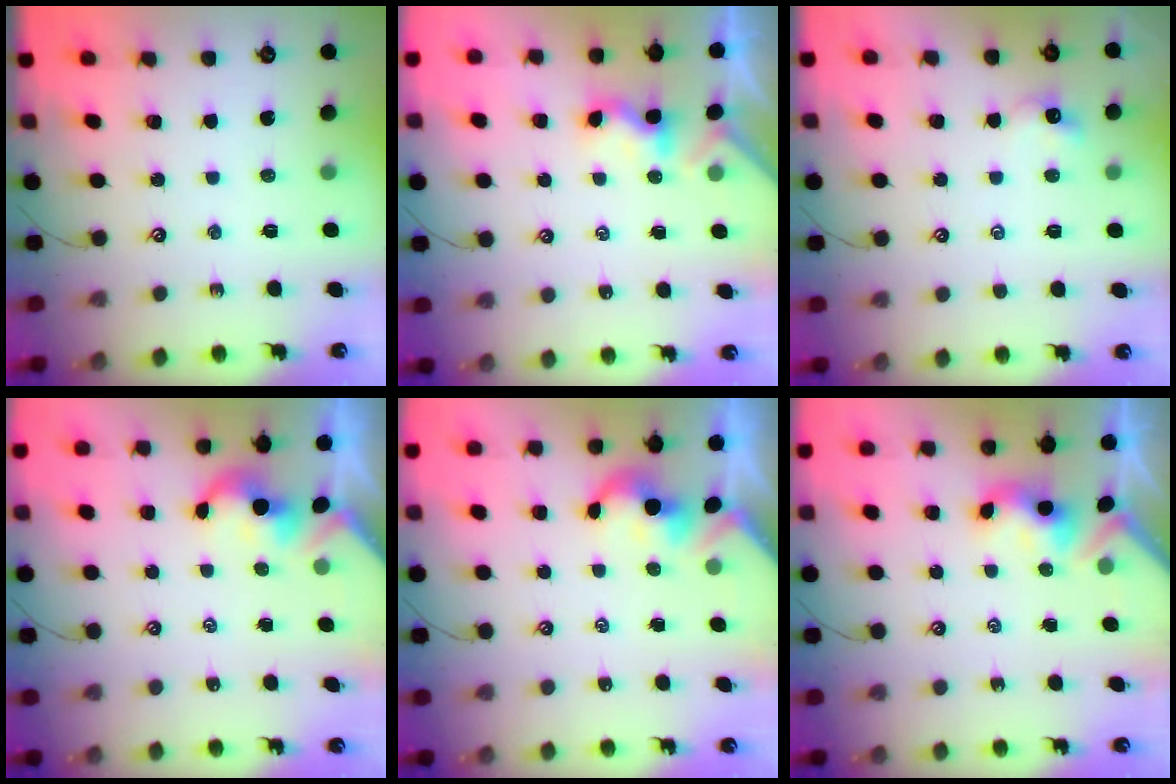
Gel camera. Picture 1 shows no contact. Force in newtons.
{"total": 1.7, "press": 1.6, "slide": 0.5}
{"total": 0.8, "press": 0.7, "slide": 0.4}
{"total": 2.1, "press": 2.1, "slide": 0.2}
{"total": 2.1, "press": 2.1, "slide": 0.2}
{"total": 3.4, "press": 3.4, "slide": 0.2}